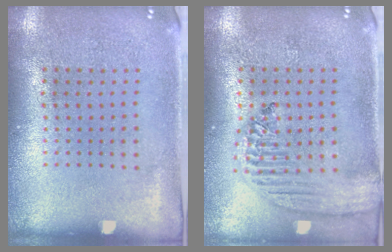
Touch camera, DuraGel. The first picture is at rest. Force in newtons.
{"total": 2.2, "press": 1.9, "slide": 1.1}